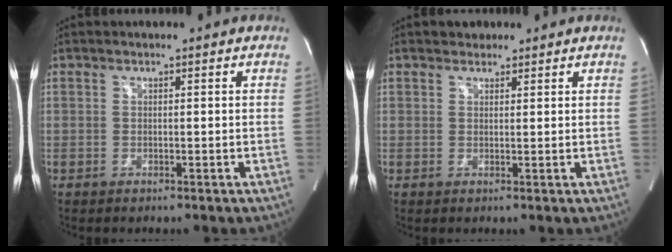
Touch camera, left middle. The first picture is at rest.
{"total": 2.0, "force": [1.5, 1.2, 0.3], "torque": [-0.007, 0.012, 0.023]}